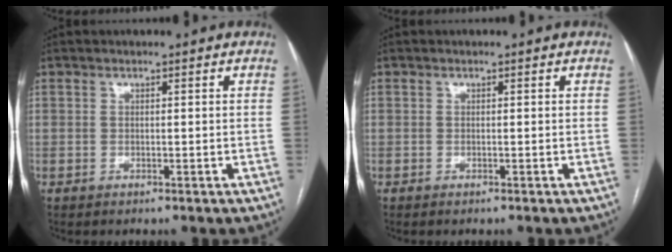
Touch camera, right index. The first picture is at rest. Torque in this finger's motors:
{"motor_torque": [0.01, -0.01, 0.03, 0.01]}